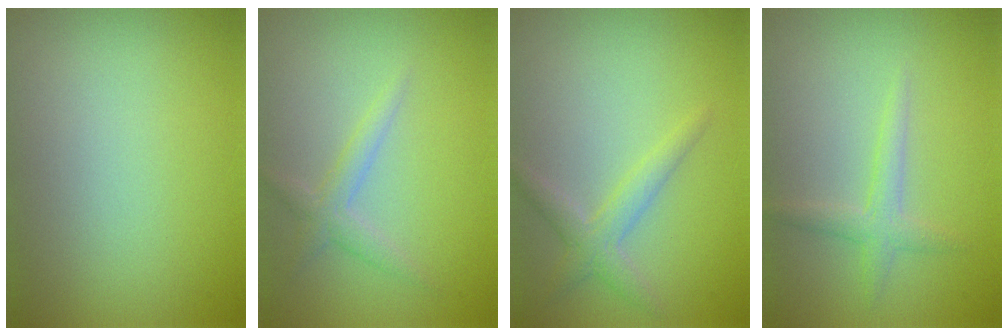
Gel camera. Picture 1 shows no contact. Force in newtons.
{"total": 1.8, "press": 1.8, "slide": 0.1}
{"total": 2.2, "press": 2.2, "slide": 0.1}
{"total": 1.8, "press": 1.8, "slide": 0.1}